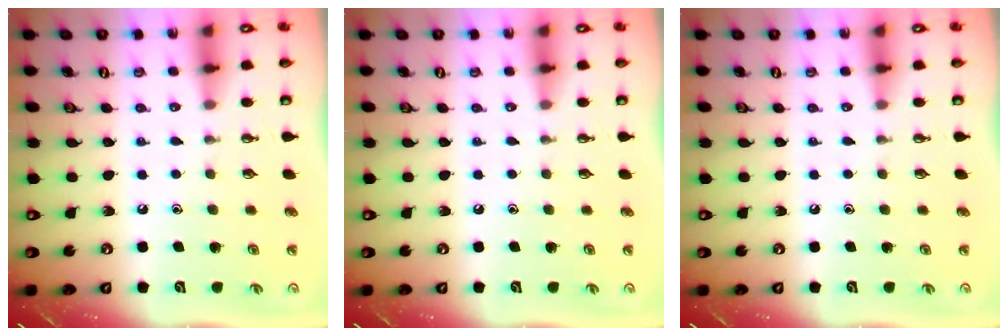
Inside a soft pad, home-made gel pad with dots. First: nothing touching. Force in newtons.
{"total": 0.0}
{"total": 0.0}